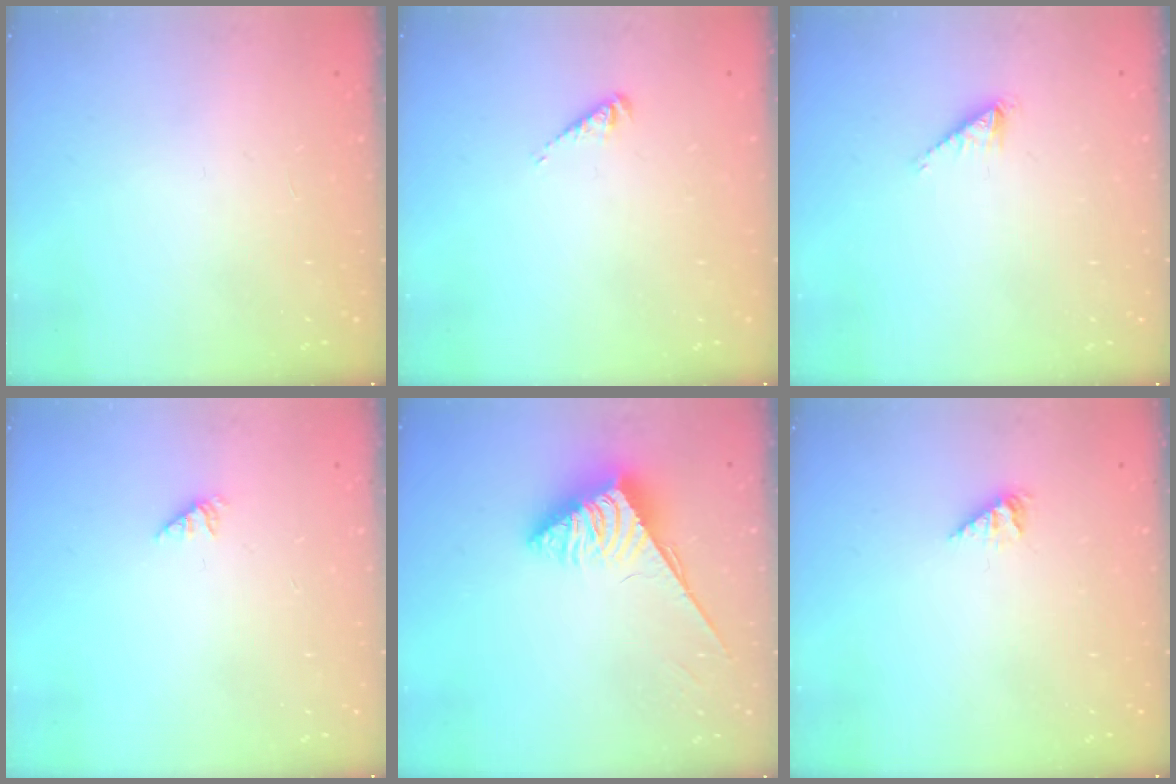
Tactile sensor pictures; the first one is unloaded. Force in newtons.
{"total": 2.7, "press": 2.7, "slide": 0.6}
{"total": 0.8, "press": 0.7, "slide": 0.1}
{"total": 1.1, "press": 1.1, "slide": 0.1}
{"total": 3.8, "press": 3.8, "slide": 0.6}
{"total": 1.8, "press": 1.7, "slide": 0.3}